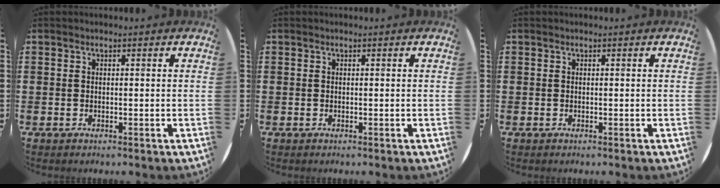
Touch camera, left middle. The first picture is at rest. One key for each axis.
{"total": 0.0}
{"total": 0.0}